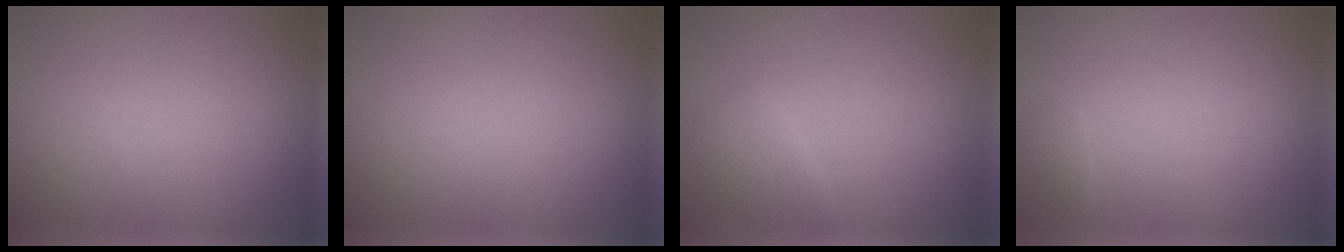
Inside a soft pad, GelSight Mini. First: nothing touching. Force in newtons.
{"total": 0.0}
{"total": 1.7, "press": 1.7, "slide": 0.0}
{"total": 0.7, "press": 0.7, "slide": 0.0}